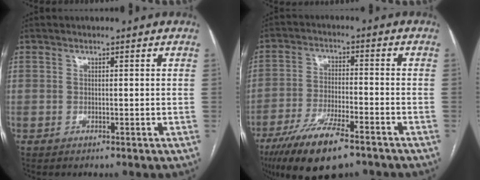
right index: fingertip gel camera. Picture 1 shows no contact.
{"total": 12.6, "force": [-8.6, 2.8, 8.8], "torque": [-0.161, -0.023, -0.147]}